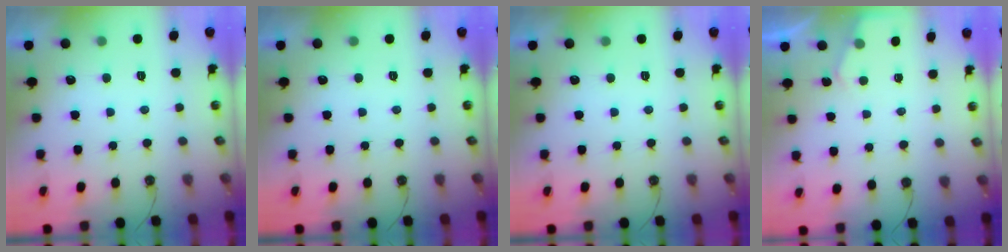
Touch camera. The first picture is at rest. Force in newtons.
{"total": 0.0}
{"total": 0.0}
{"total": 3.0, "press": 2.9, "slide": 0.5}